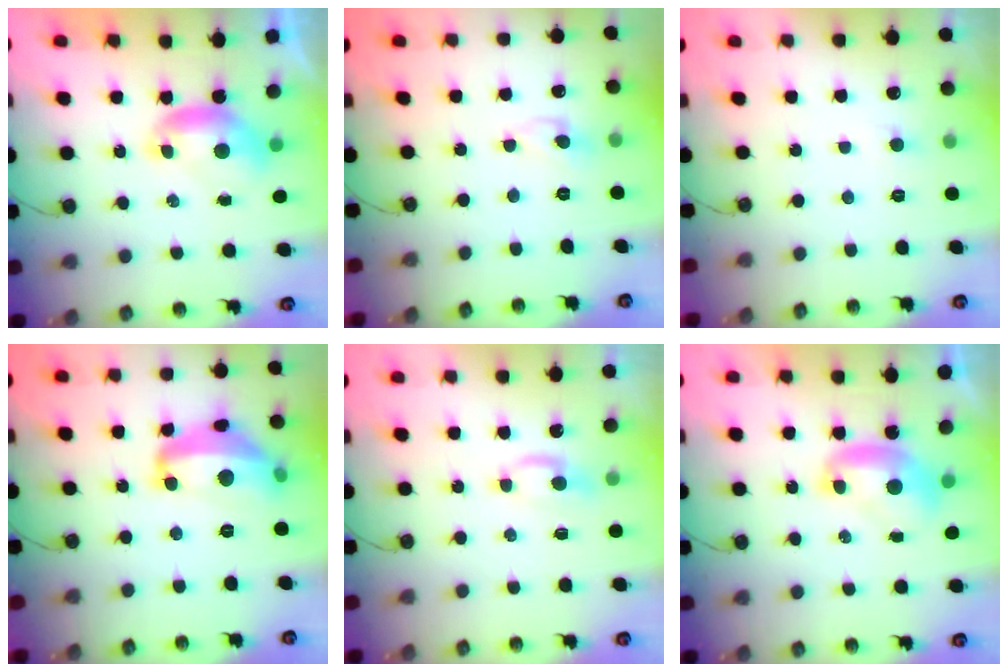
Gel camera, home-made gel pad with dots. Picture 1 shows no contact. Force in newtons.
{"total": 0.0}
{"total": 1.6, "press": 1.5, "slide": 0.5}
{"total": 13.0, "press": 12.9, "slide": 0.9}
{"total": 0.9, "press": 0.7, "slide": 0.6}
{"total": 1.9, "press": 1.9, "slide": 0.2}